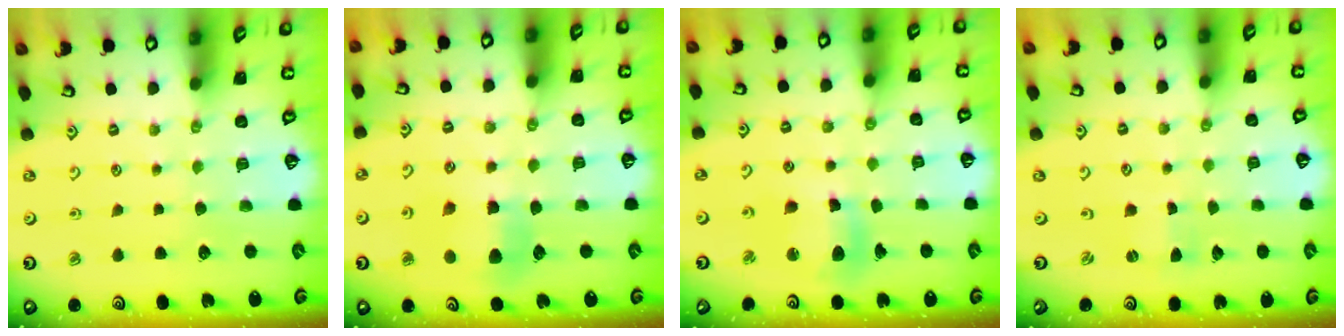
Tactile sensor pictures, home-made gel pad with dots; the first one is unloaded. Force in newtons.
{"total": 6.4, "press": 6.3, "slide": 0.9}
{"total": 11.7, "press": 11.5, "slide": 1.9}
{"total": 0.0}